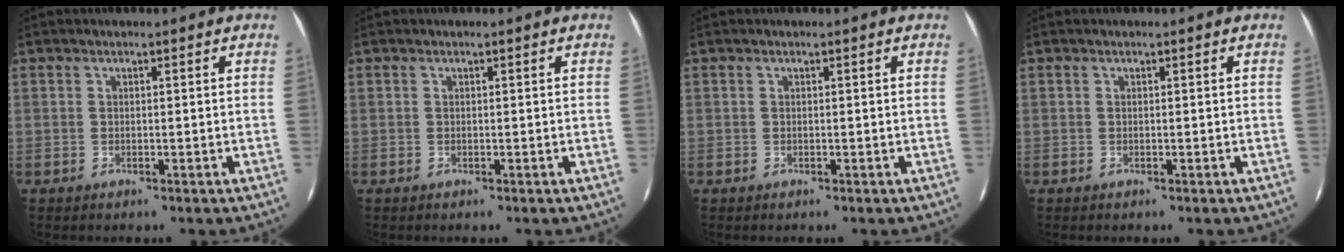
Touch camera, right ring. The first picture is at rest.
{"total": 0.0}
{"total": 0.0}
{"total": 0.0}